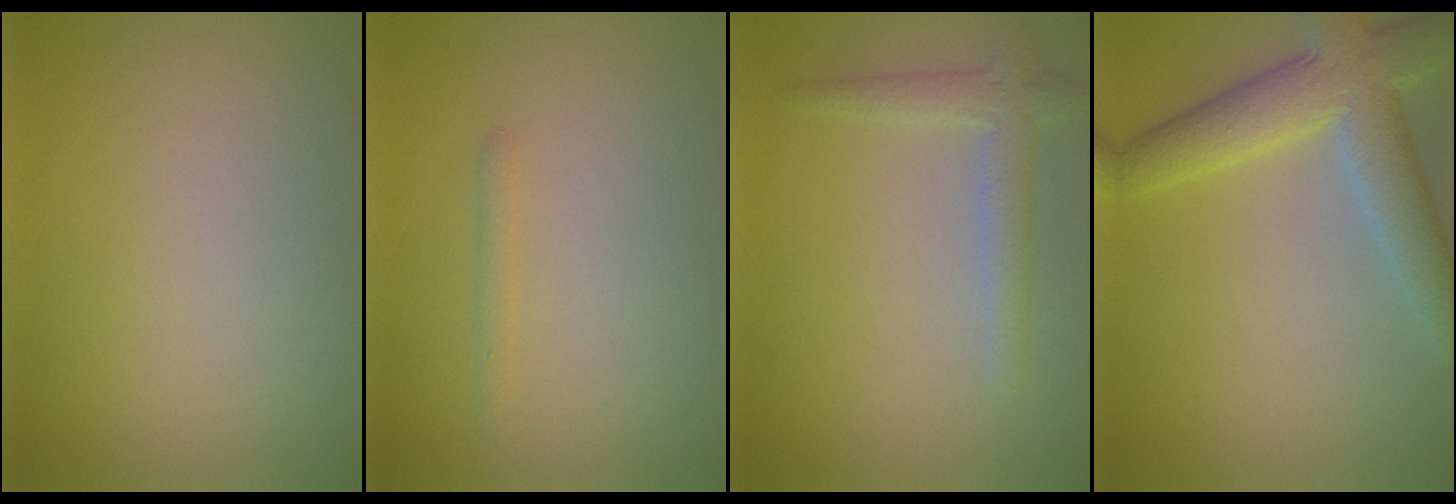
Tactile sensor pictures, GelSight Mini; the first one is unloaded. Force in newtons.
{"total": 0.7, "press": 0.7, "slide": 0.0}
{"total": 2.5, "press": 2.5, "slide": 0.3}
{"total": 6.3, "press": 6.3, "slide": 0.2}